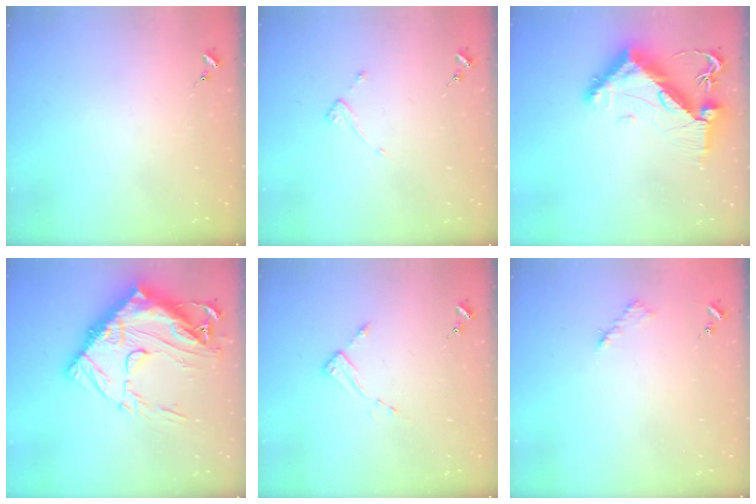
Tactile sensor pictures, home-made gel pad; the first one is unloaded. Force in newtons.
{"total": 3.5, "press": 3.5, "slide": 0.3}
{"total": 12.1, "press": 12.0, "slide": 1.7}
{"total": 27.3, "press": 27.2, "slide": 2.8}
{"total": 2.6, "press": 2.6, "slide": 0.4}
{"total": 3.1, "press": 3.1, "slide": 0.4}